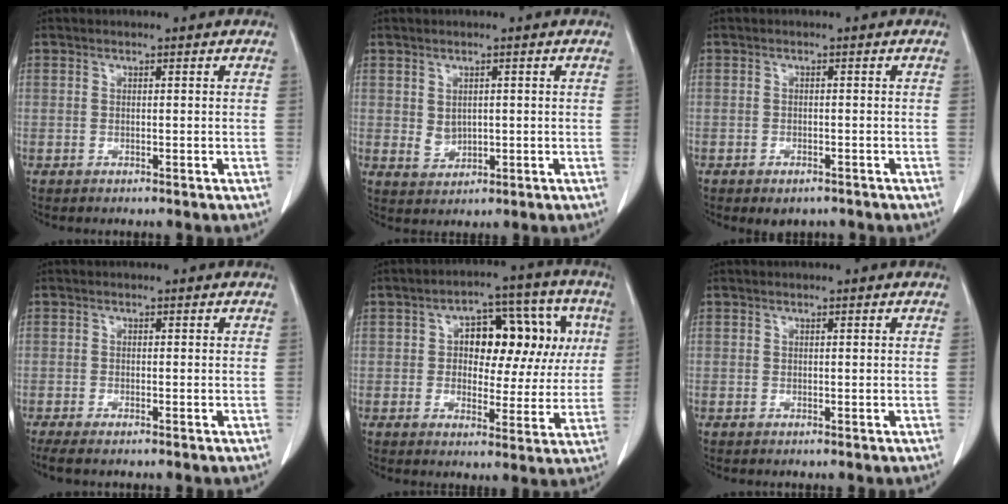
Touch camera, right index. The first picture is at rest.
{"total": 2.5, "force": [0.3, 1.9, 1.6], "torque": [-0.033, -0.003, 0.016]}
{"total": 2.7, "force": [-2.0, 1.5, 1.1], "torque": [-0.012, -0.001, -0.019]}
{"total": 3.0, "force": [-2.3, 0.7, 1.8], "torque": [-0.031, -0.009, -0.035]}
{"total": 12.6, "force": [2.4, 7.0, 10.3], "torque": [-0.122, 0.046, 0.036]}
{"total": 0.0}